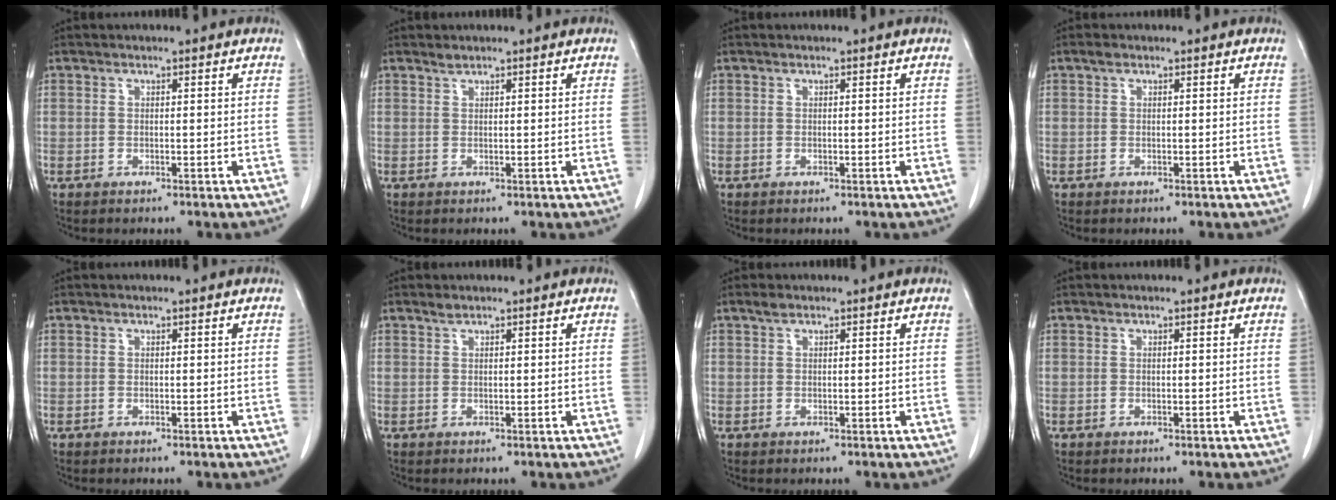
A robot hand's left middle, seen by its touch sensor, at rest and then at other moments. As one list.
[{"total": 0.6, "force": [0.6, -0.1, 0.1], "torque": [-0.006, -0.002, 0.014]}, {"total": 0.0}, {"total": 0.6, "force": [0.4, 0.4, 0.3], "torque": [-0.006, 0.007, 0.006]}, {"total": 0.0}, {"total": 0.7, "force": [0.7, 0.1, 0.2], "torque": [-0.011, 0.000, 0.015]}, {"total": 0.9, "force": [0.7, 0.3, 0.5], "torque": [-0.011, 0.006, 0.014]}, {"total": 0.0}]